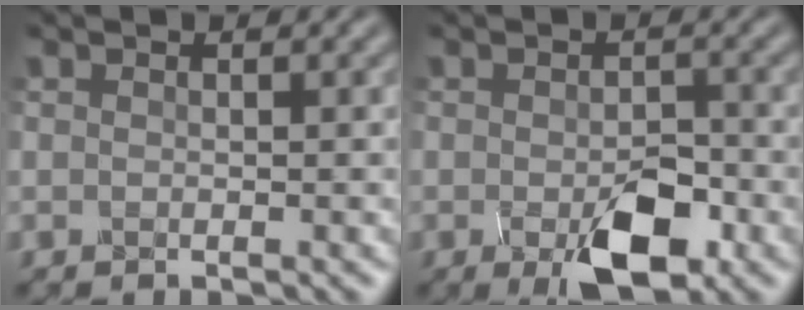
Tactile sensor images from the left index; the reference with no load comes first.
{"total": 5.2, "force": [-2.1, 2.5, 4.0], "torque": [-0.068, -0.003, -0.035]}